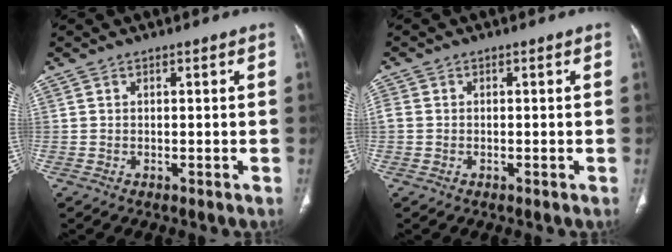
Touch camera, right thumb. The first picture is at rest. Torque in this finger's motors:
{"motor_torque": [0.01, 0.01, 0.55, -0.24, 0.01]}